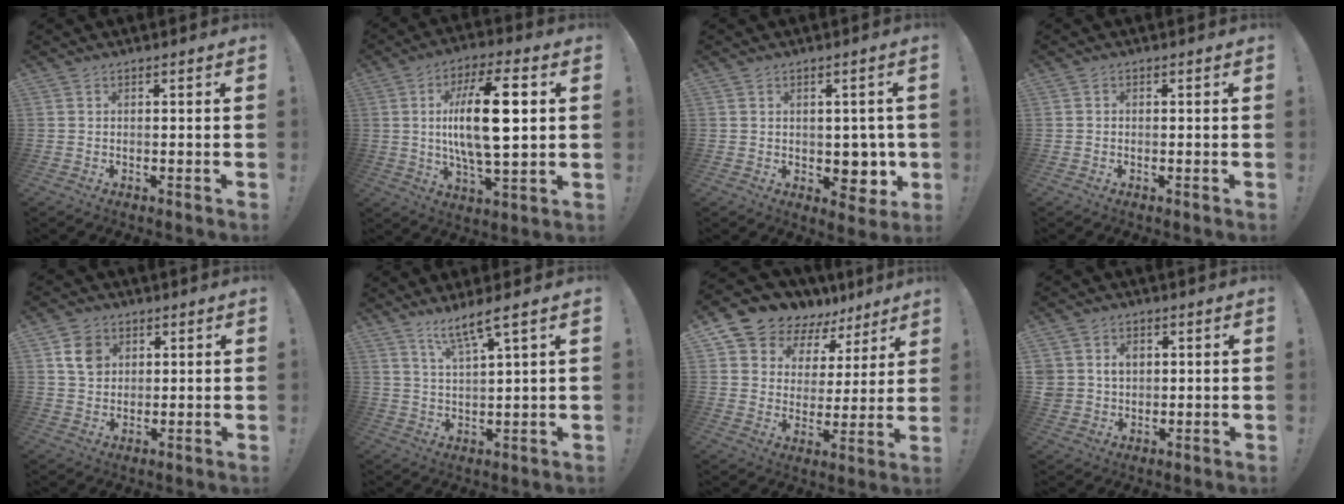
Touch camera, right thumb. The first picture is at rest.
{"total": 18.6, "force": [2.2, 6.2, 17.4], "torque": [-0.315, -0.005, 0.018]}
{"total": 7.0, "force": [0.5, 6.1, 3.4], "torque": [-0.018, -0.010, 0.018]}
{"total": 0.6, "force": [-0.3, 0.5, 0.1], "torque": [-0.004, 0.002, -0.005]}
{"total": 7.2, "force": [2.8, 5.8, 3.3], "torque": [-0.035, -0.002, 0.053]}
{"total": 7.2, "force": [5.4, 0.2, 4.8], "torque": [-0.084, -0.029, 0.089]}
{"total": 9.9, "force": [8.1, 5.6, 1.1], "torque": [-0.033, -0.076, 0.149]}
{"total": 5.5, "force": [1.9, 4.9, 1.7], "torque": [-0.023, -0.011, 0.036]}